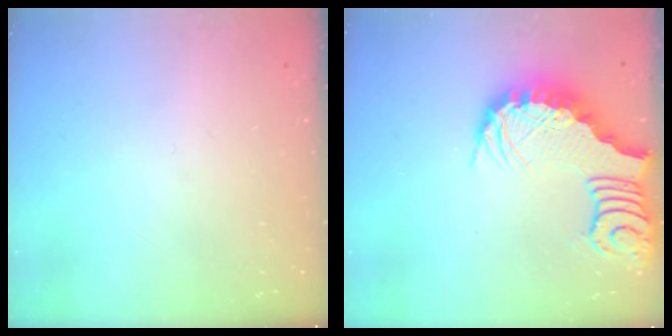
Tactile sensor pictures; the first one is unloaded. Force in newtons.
{"total": 3.7, "press": 3.6, "slide": 0.7}